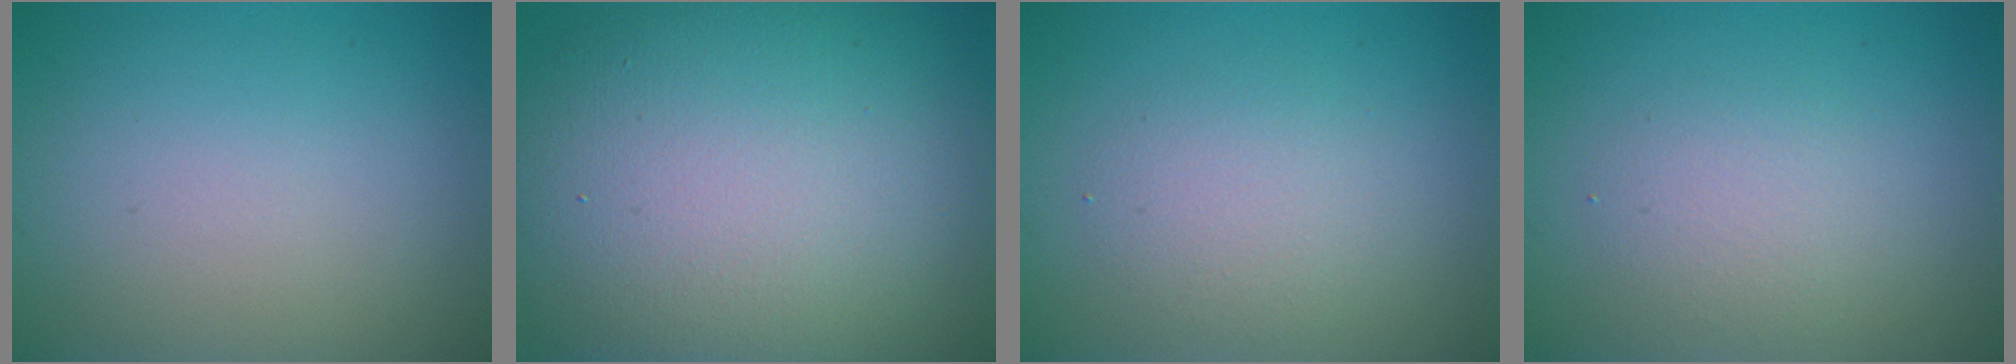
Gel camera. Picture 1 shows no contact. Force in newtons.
{"total": 13.1, "press": 13.1, "slide": 1.1}
{"total": 2.6, "press": 2.6, "slide": 0.2}
{"total": 2.2, "press": 2.2, "slide": 0.1}